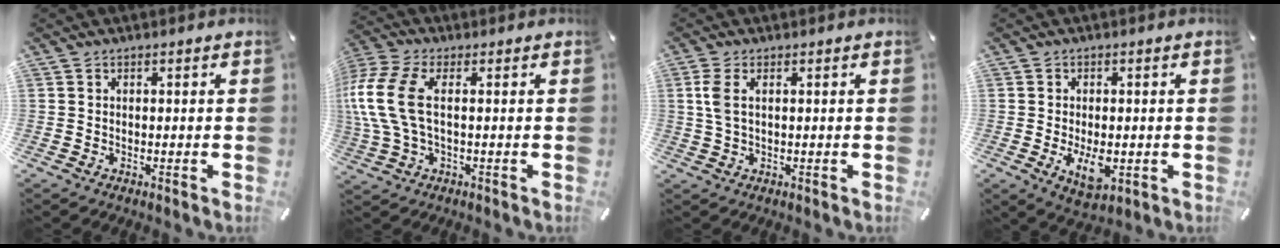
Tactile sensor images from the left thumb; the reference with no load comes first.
{"total": 12.0, "force": [0.9, 5.9, 10.4], "torque": [-0.233, -0.010, 0.018]}
{"total": 4.0, "force": [1.0, 1.6, 3.5], "torque": [-0.088, -0.002, 0.012]}
{"total": 7.0, "force": [-1.3, 3.8, 5.7], "torque": [-0.111, -0.013, -0.026]}